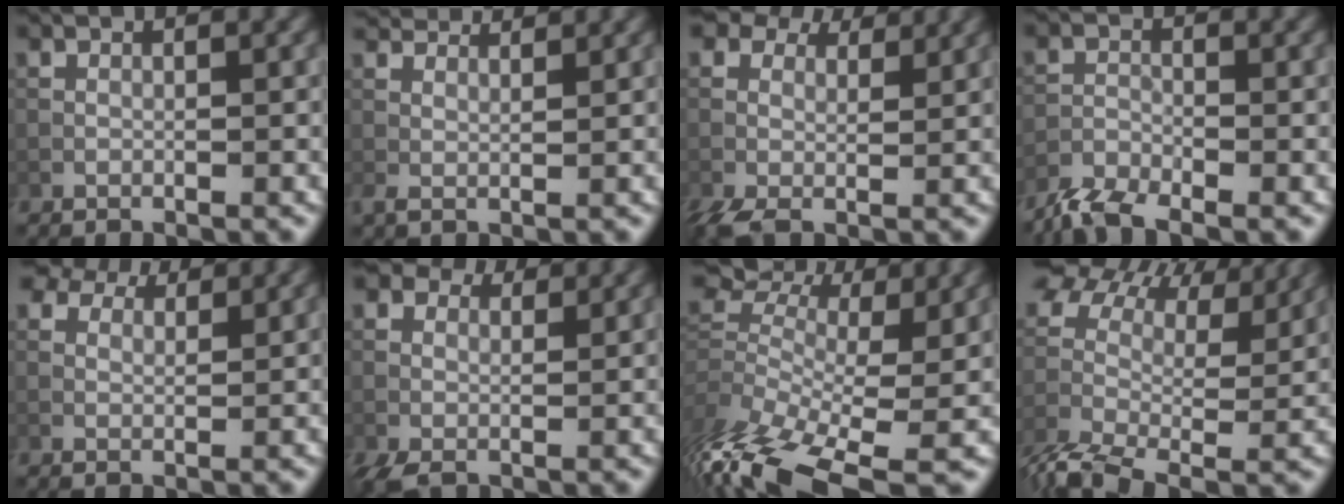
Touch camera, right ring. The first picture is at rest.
{"total": 4.3, "force": [3.6, 1.0, 2.0], "torque": [-0.059, 0.008, 0.053]}
{"total": 6.1, "force": [2.3, 3.8, 4.1], "torque": [-0.097, -0.004, 0.037]}
{"total": 4.1, "force": [-3.5, 0.9, 1.9], "torque": [-0.040, -0.009, -0.079]}
{"total": 6.7, "force": [5.4, 2.9, 2.6], "torque": [-0.069, -0.001, 0.089]}
{"total": 5.2, "force": [2.2, 3.5, 3.1], "torque": [-0.074, -0.005, 0.037]}
{"total": 9.6, "force": [-2.6, 5.0, 7.8], "torque": [-0.168, 0.015, -0.043]}
{"total": 9.8, "force": [2.1, 5.7, 7.7], "torque": [-0.176, 0.006, 0.042]}